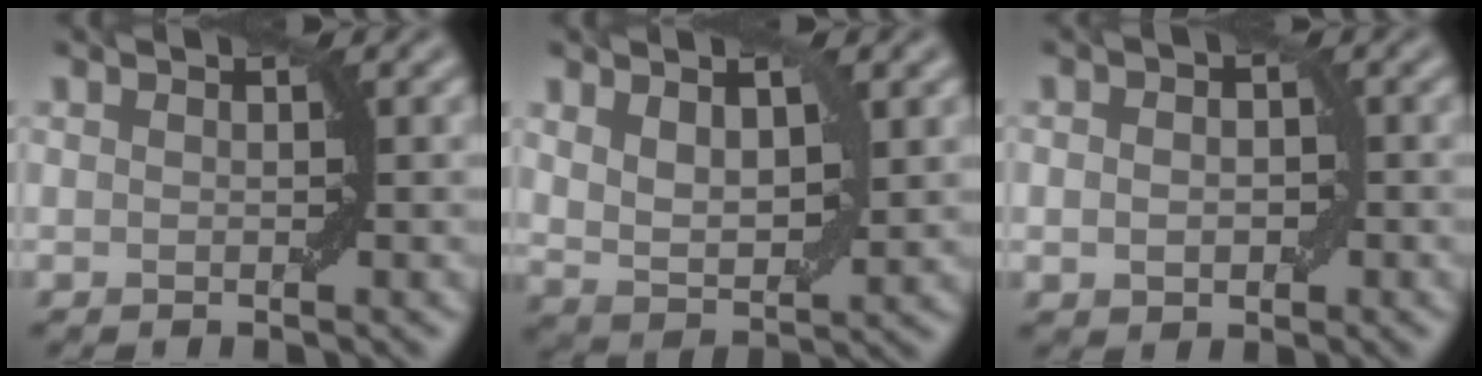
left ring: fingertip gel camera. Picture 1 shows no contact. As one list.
[{"total": 4.4, "force": [1.7, 2.1, 3.5], "torque": [-0.070, -0.004, 0.035]}, {"total": 2.4, "force": [-0.3, 1.8, 1.6], "torque": [-0.018, 0.003, -0.005]}]